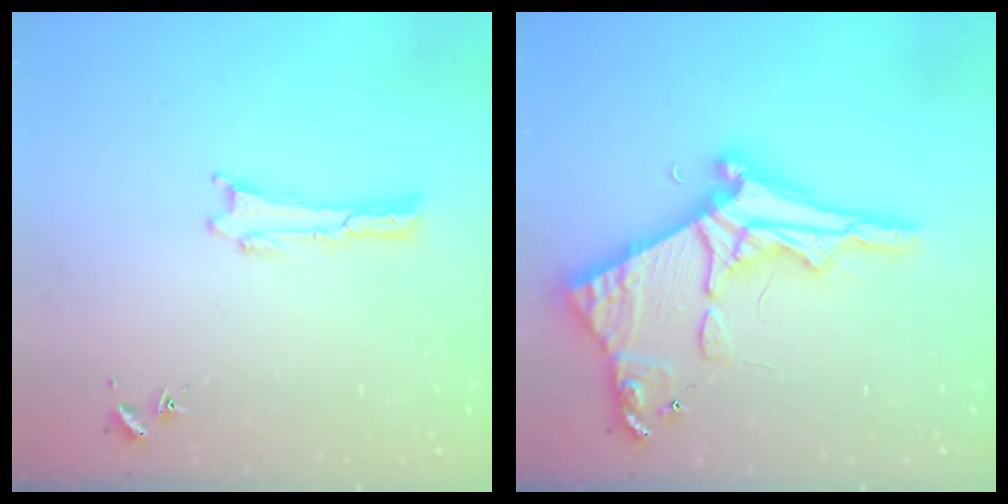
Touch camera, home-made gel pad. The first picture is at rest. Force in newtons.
{"total": 10.0, "press": 10.0, "slide": 0.8}